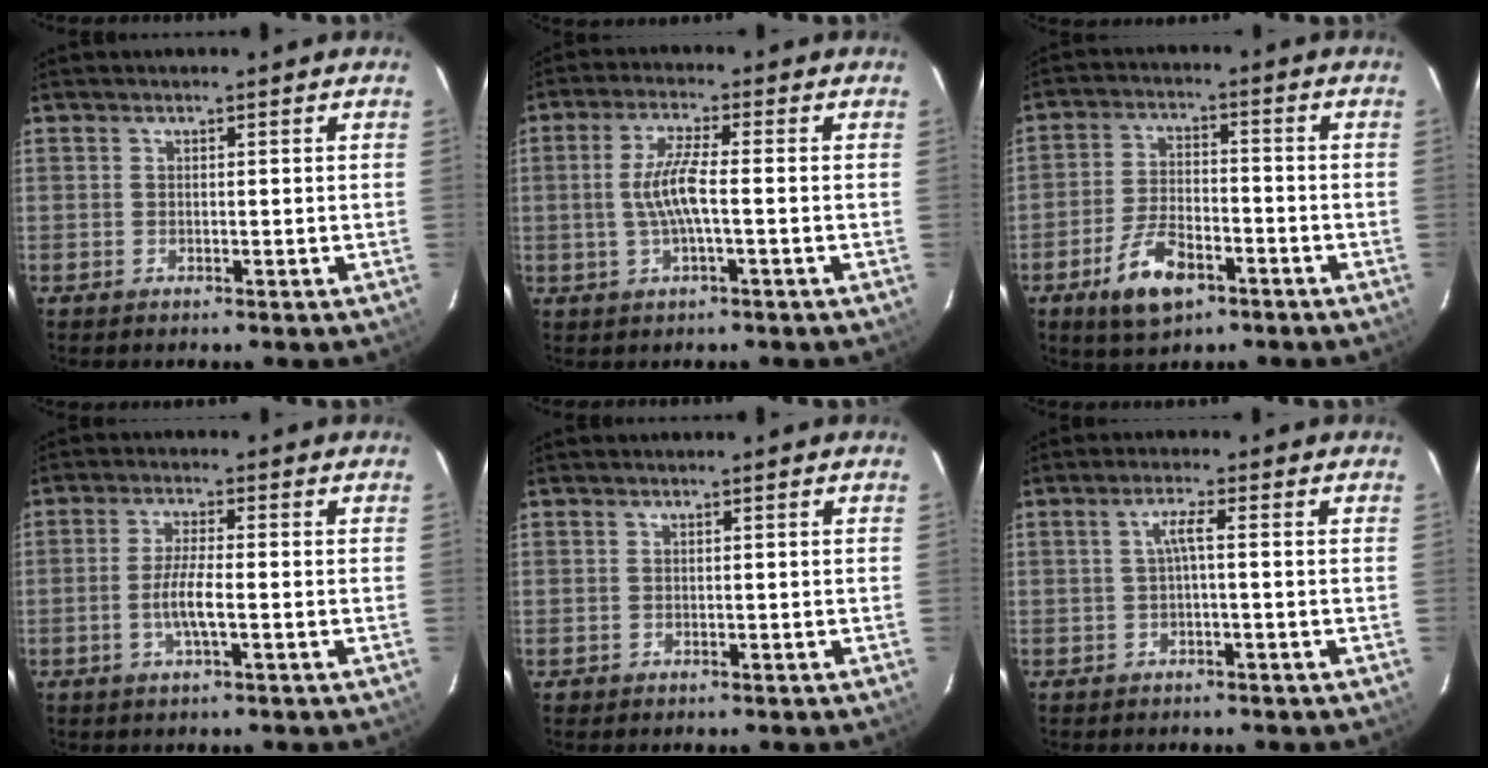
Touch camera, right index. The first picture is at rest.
{"total": 6.3, "force": [-1.0, 0.6, 6.2], "torque": [-0.123, 0.000, -0.017]}
{"total": 9.8, "force": [-5.4, 4.6, 6.7], "torque": [-0.147, -0.001, -0.092]}
{"total": 5.0, "force": [-1.6, 0.6, 4.7], "torque": [-0.094, -0.001, -0.031]}
{"total": 1.0, "force": [-0.2, 1.0, 0.0], "torque": [-0.001, 0.002, 0.002]}
{"total": 2.4, "force": [-0.4, -0.1, 2.3], "torque": [-0.047, 0.005, -0.008]}